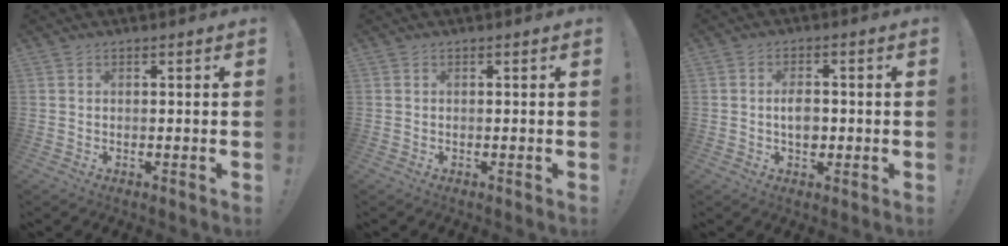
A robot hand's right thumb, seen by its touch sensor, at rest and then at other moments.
{"total": 0.0}
{"total": 4.7, "force": [-0.4, 3.1, 3.5], "torque": [-0.047, -0.002, -0.012]}